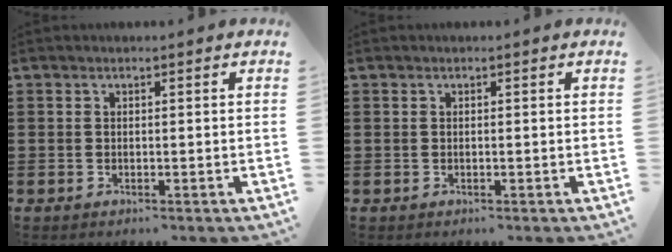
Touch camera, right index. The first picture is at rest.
{"total": 0.0}